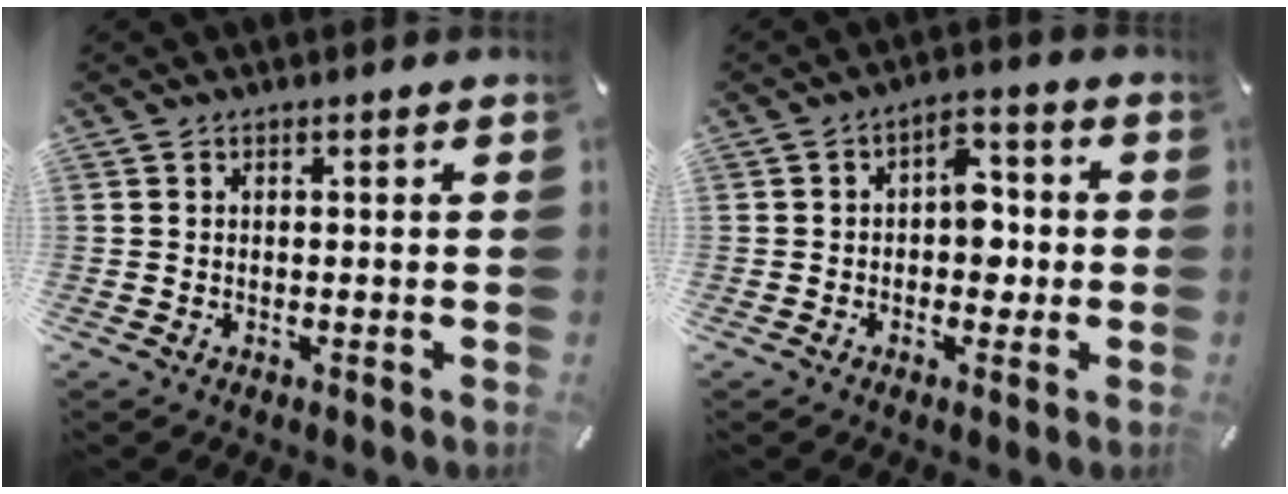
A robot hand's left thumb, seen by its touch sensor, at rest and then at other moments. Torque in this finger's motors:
{"motor_torque": [1.15, 1.10, 0.58, 0.13, 0.00]}